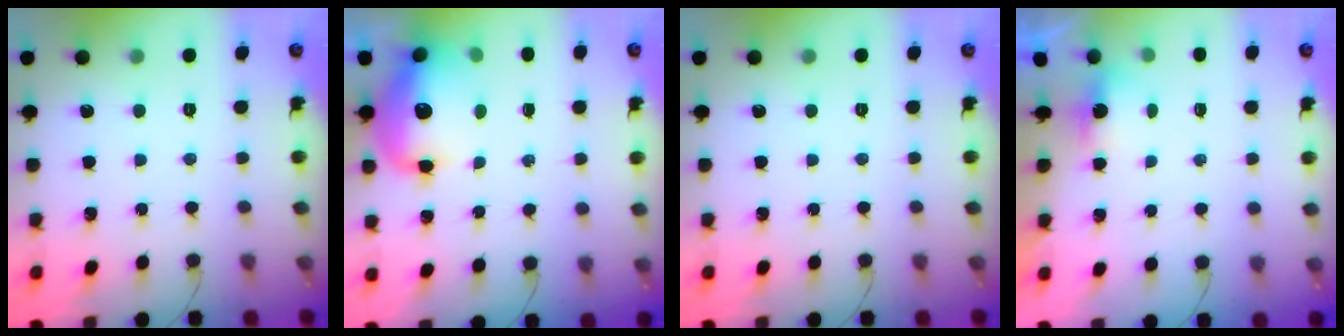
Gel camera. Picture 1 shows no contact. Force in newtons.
{"total": 13.9, "press": 13.5, "slide": 3.5}
{"total": 0.0}
{"total": 2.7, "press": 2.6, "slide": 0.7}